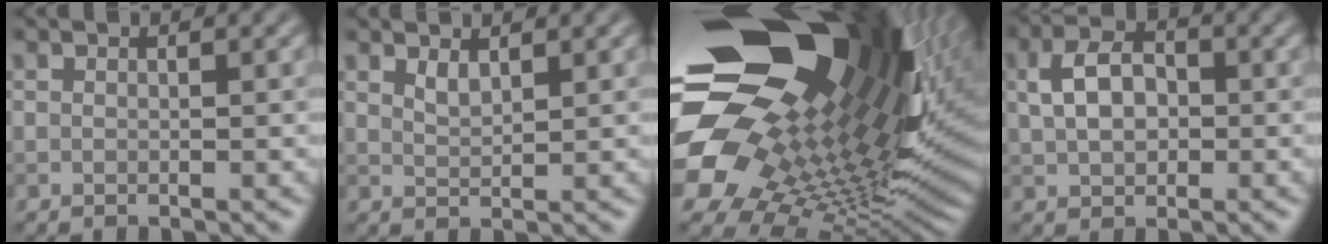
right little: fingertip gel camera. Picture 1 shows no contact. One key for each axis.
{"total": 1.3, "fx": 1.0, "fy": 0.4, "fz": 0.7, "tx": -0.016, "ty": -0.002, "tz": 0.022}
{"total": 19.7, "fx": 6.8, "fy": 11.3, "fz": 14.7, "tx": -0.272, "ty": -0.021, "tz": 0.150}
{"total": 4.5, "fx": 0.6, "fy": 3.1, "fz": 3.2, "tx": -0.063, "ty": 0.008, "tz": 0.005}